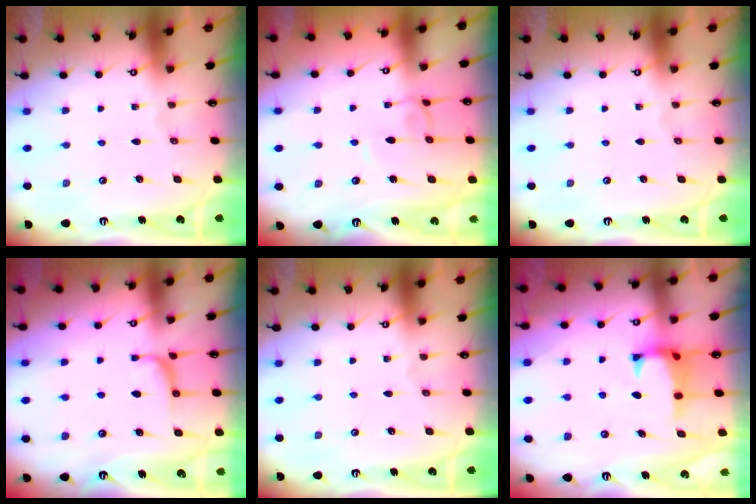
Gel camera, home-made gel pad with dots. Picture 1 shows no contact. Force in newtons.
{"total": 2.6, "press": 2.6, "slide": 0.2}
{"total": 0.0}
{"total": 1.1, "press": 0.9, "slide": 0.7}
{"total": 0.0}
{"total": 0.8, "press": 0.1, "slide": 0.8}